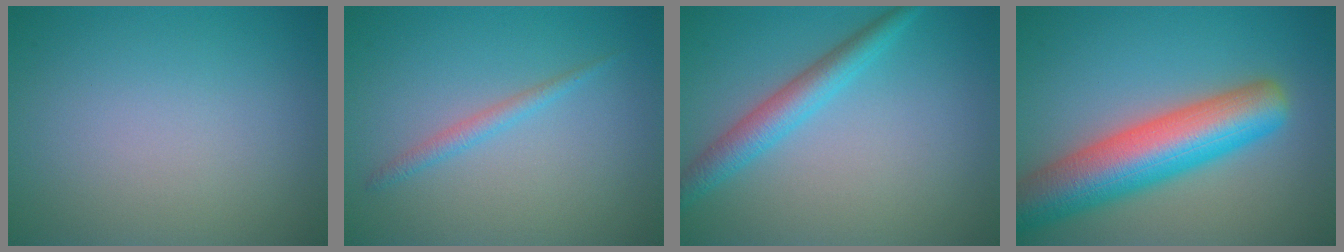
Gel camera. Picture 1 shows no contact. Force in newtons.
{"total": 1.4, "press": 1.4, "slide": 0.0}
{"total": 3.3, "press": 3.3, "slide": 0.1}
{"total": 9.5, "press": 9.5, "slide": 0.5}